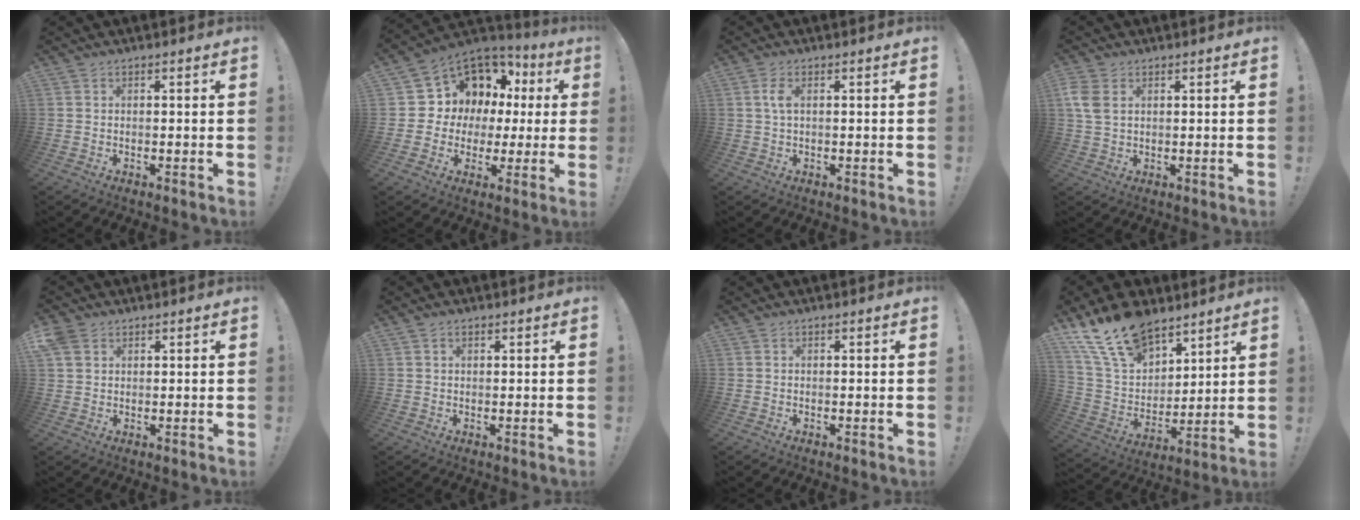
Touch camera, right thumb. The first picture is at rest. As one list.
[{"total": 9.7, "force": [4.4, 8.1, 3.0], "torque": [-0.051, -0.047, 0.097]}, {"total": 3.0, "force": [0.5, 1.0, 2.8], "torque": [-0.052, 0.003, 0.007]}, {"total": 5.4, "force": [1.9, 3.7, 3.5], "torque": [-0.078, -0.001, 0.036]}, {"total": 4.3, "force": [2.3, 3.1, 1.9], "torque": [-0.033, -0.003, 0.048]}, {"total": 1.0, "force": [0.6, 0.7, 0.4], "torque": [-0.006, 0.001, 0.011]}, {"total": 0.0}, {"total": 18.6, "force": [13.9, 9.7, 7.7], "torque": [-0.155, -0.090, 0.264]}]